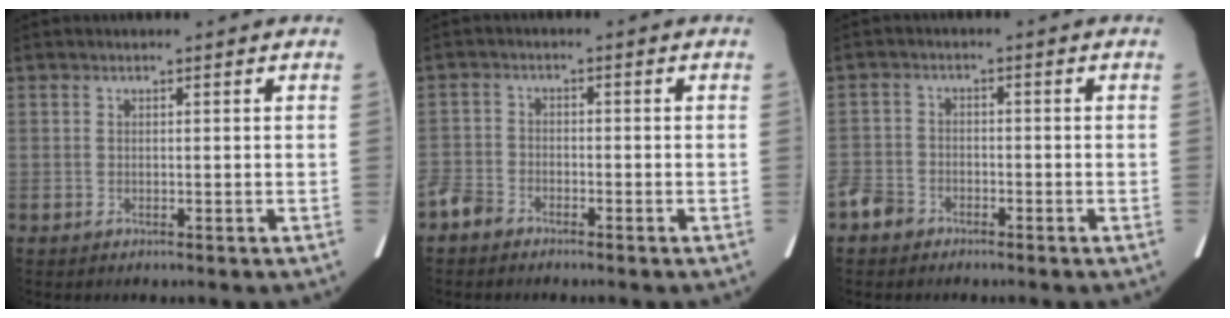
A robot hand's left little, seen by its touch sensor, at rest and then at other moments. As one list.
[{"total": 3.4, "force": [-2.9, 1.7, 0.7], "torque": [-0.016, 0.002, -0.059]}, {"total": 4.0, "force": [-3.0, 2.5, 0.9], "torque": [-0.022, 0.006, -0.058]}]